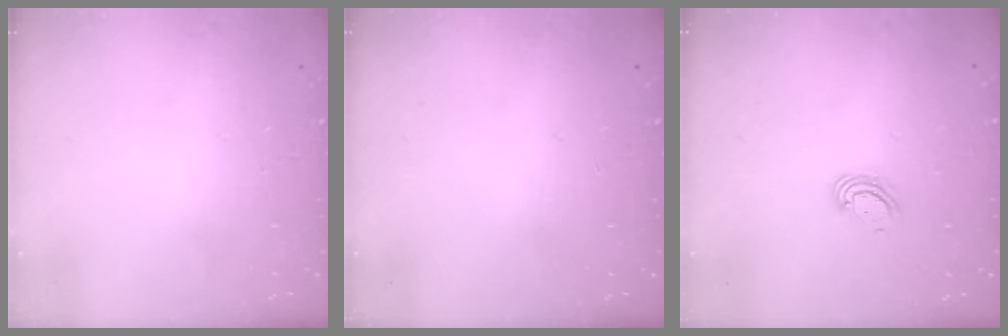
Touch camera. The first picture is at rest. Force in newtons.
{"total": 0.0}
{"total": 4.1, "press": 4.1, "slide": 0.3}